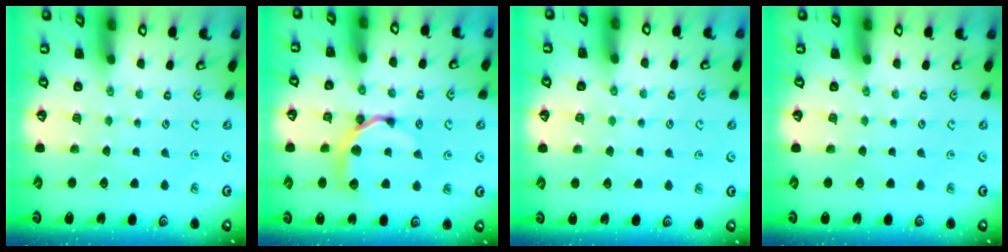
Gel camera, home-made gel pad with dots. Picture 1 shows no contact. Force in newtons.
{"total": 10.1, "press": 10.0, "slide": 1.2}
{"total": 2.5, "press": 2.4, "slide": 0.4}
{"total": 0.0}